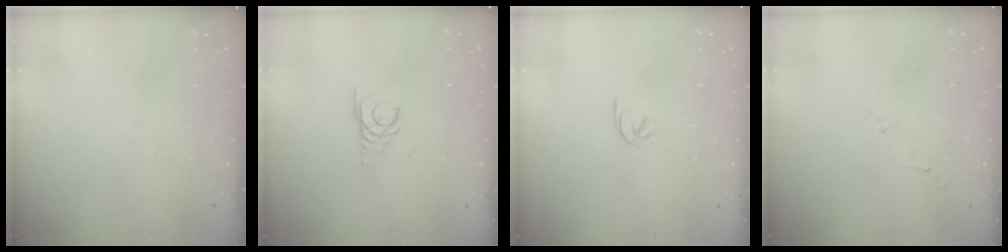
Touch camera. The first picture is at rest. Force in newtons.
{"total": 2.7, "press": 2.7, "slide": 0.3}
{"total": 2.0, "press": 2.0, "slide": 0.3}
{"total": 2.8, "press": 2.7, "slide": 0.6}